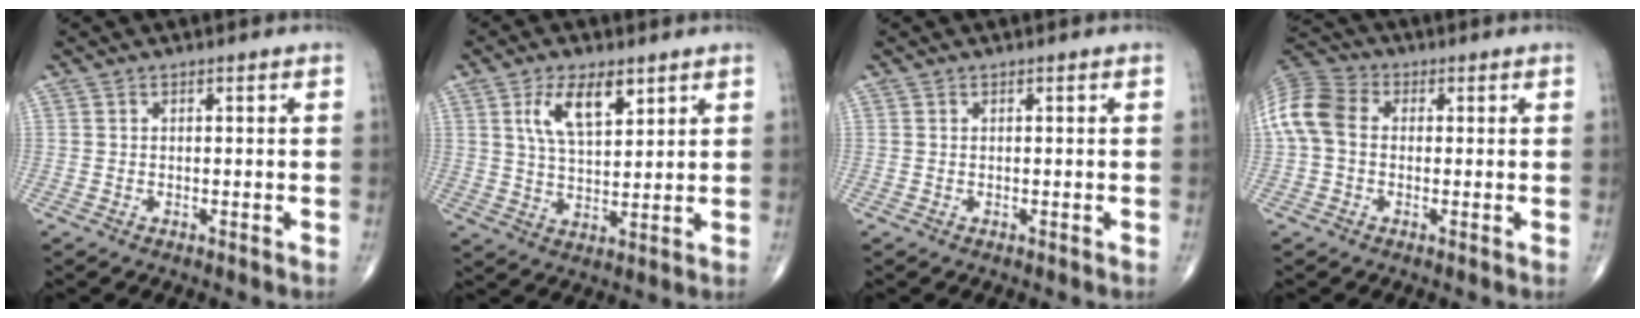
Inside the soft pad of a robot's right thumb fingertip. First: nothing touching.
{"total": 9.0, "force": [4.3, 4.0, 6.8], "torque": [-0.111, -0.019, 0.083]}
{"total": 0.0}
{"total": 9.7, "force": [0.3, 7.2, 6.5], "torque": [-0.138, 0.029, -0.004]}